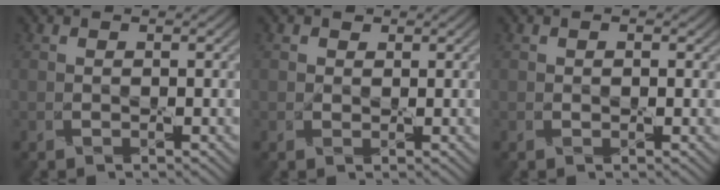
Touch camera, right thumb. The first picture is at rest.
{"total": 1.1, "force": [0.5, 0.9, -0.2], "torque": [0.005, 0.003, 0.004]}
{"total": 0.6, "force": [0.1, 0.5, 0.1], "torque": [0.001, -0.001, -0.002]}